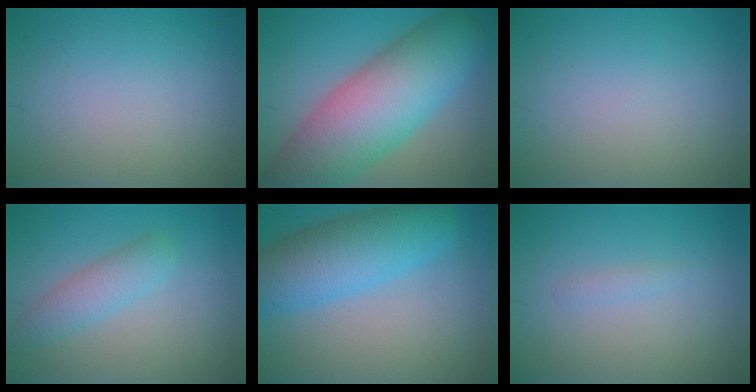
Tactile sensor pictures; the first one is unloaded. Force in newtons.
{"total": 11.9, "press": 11.9, "slide": 0.5}
{"total": 0.0}
{"total": 2.9, "press": 2.9, "slide": 0.1}
{"total": 7.9, "press": 7.9, "slide": 0.3}
{"total": 0.6, "press": 0.6, "slide": 0.1}